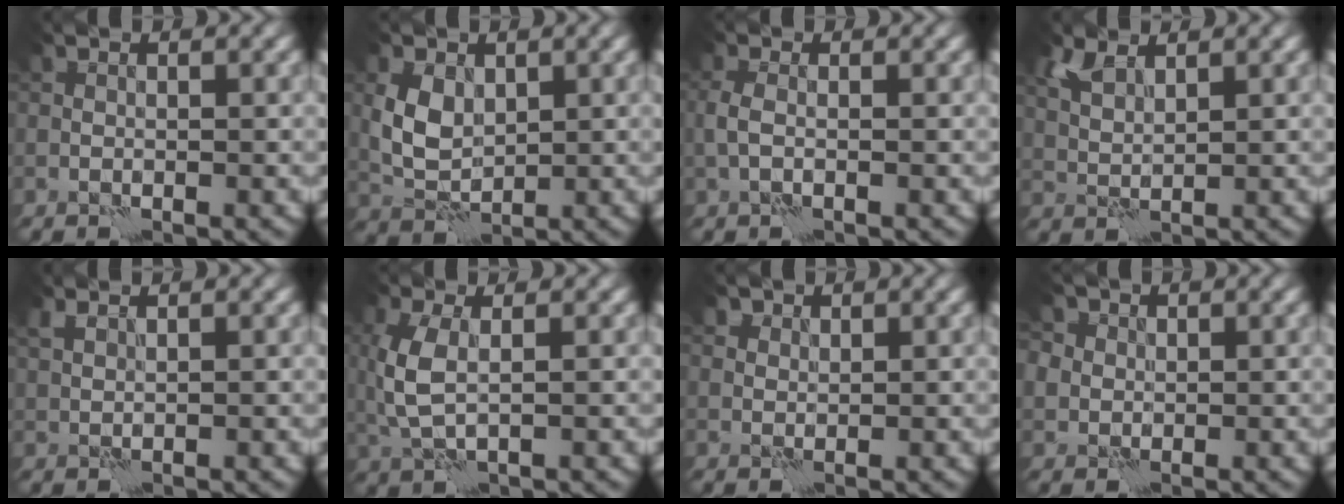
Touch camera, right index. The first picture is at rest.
{"total": 3.6, "force": [1.0, 2.5, 2.4], "torque": [-0.055, -0.003, 0.019]}
{"total": 1.1, "force": [-0.2, 0.5, 1.0], "torque": [-0.026, 0.002, -0.007]}
{"total": 2.4, "force": [2.0, 0.8, 1.1], "torque": [-0.034, 0.002, 0.043]}
{"total": 0.9, "force": [0.8, 0.2, 0.2], "torque": [-0.006, 0.000, 0.018]}
{"total": 3.6, "force": [0.7, 1.8, 3.1], "torque": [-0.087, 0.001, 0.015]}
{"total": 2.3, "force": [1.8, 1.3, 0.4], "torque": [-0.012, 0.001, 0.030]}
{"total": 4.5, "force": [1.8, 3.9, 1.4], "torque": [-0.026, 0.024, 0.007]}